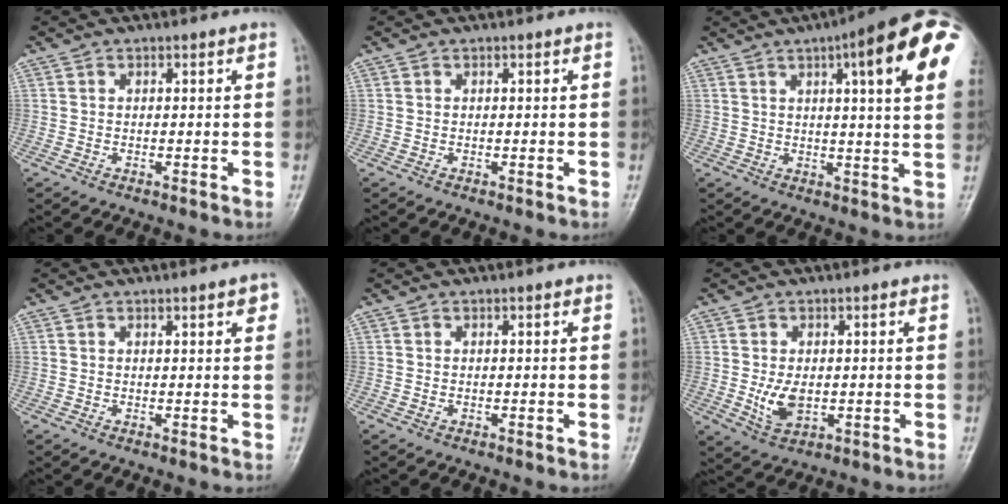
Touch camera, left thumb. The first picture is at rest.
{"total": 0.0}
{"total": 18.7, "force": [7.0, 3.5, 16.9], "torque": [-0.210, -0.004, 0.082]}
{"total": 2.3, "force": [1.4, 0.5, 1.8], "torque": [-0.018, -0.005, 0.016]}
{"total": 0.0}
{"total": 5.1, "force": [-0.3, 3.4, 3.9], "torque": [-0.065, -0.011, 0.003]}